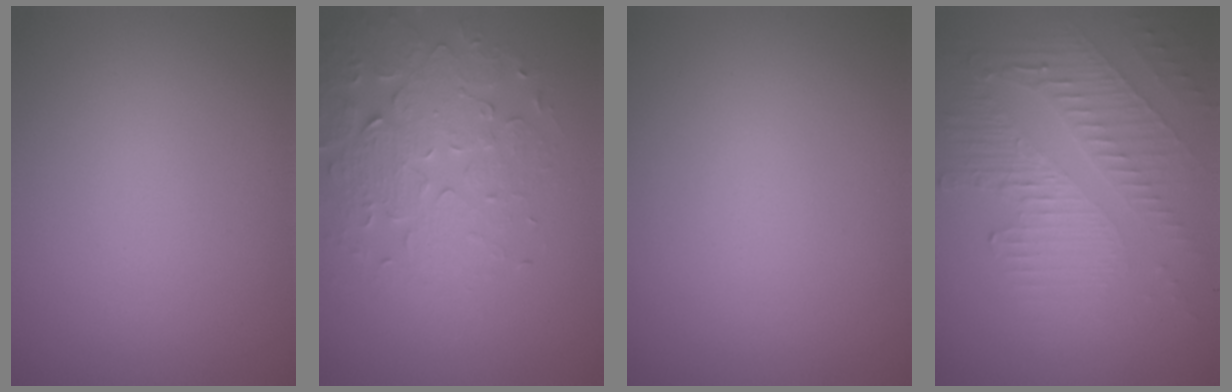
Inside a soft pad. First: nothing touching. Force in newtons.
{"total": 3.8, "press": 3.5, "slide": 1.5}
{"total": 0.0}
{"total": 5.6, "press": 3.6, "slide": 4.3}